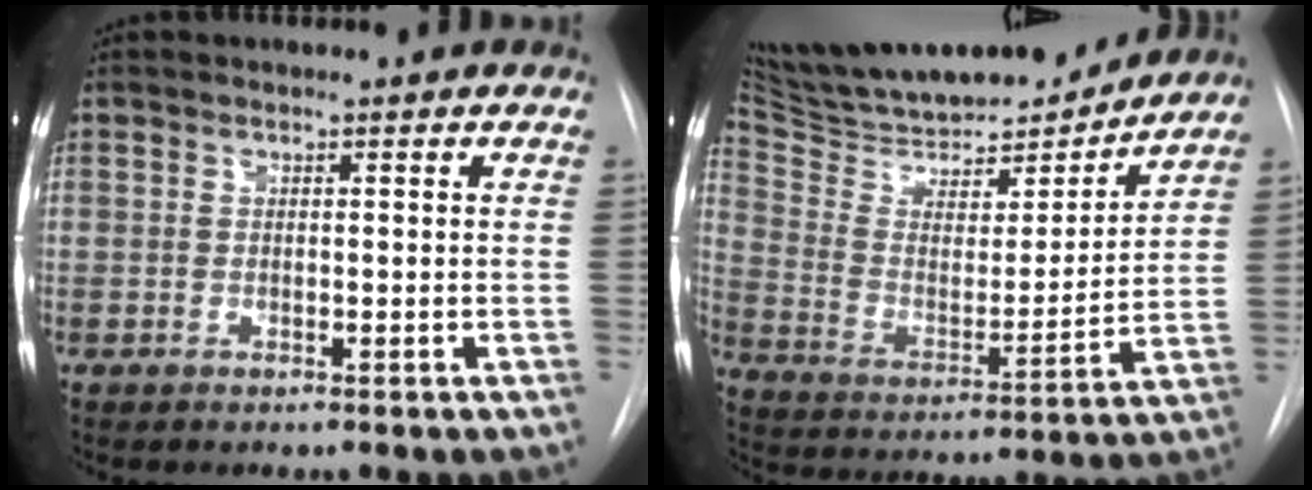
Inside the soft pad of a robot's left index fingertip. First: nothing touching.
{"total": 23.5, "force": [21.7, 5.2, 7.6], "torque": [-0.133, -0.012, 0.335]}